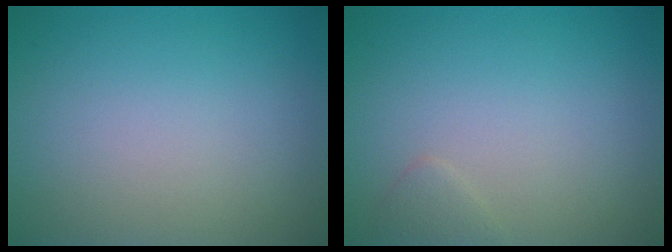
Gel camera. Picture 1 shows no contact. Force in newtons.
{"total": 0.9, "press": 0.9, "slide": 0.0}